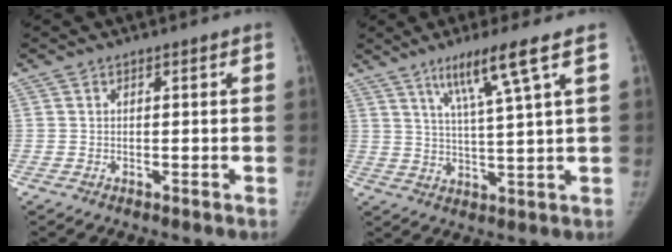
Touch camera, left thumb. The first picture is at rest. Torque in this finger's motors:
{"motor_torque": [0.44, -0.03, 1.10, -0.49, 0.09]}